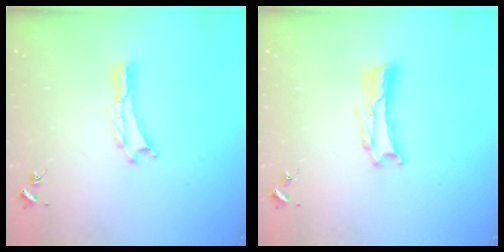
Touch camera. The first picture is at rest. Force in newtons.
{"total": 1.0, "press": 1.0, "slide": 0.2}